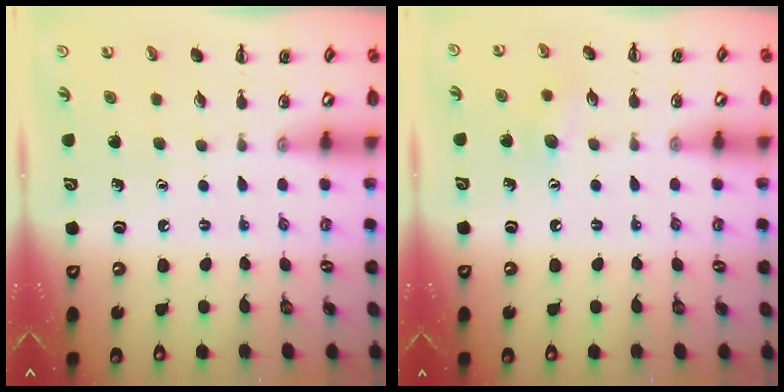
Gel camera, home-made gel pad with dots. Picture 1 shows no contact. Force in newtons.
{"total": 6.8, "press": 6.7, "slide": 1.1}